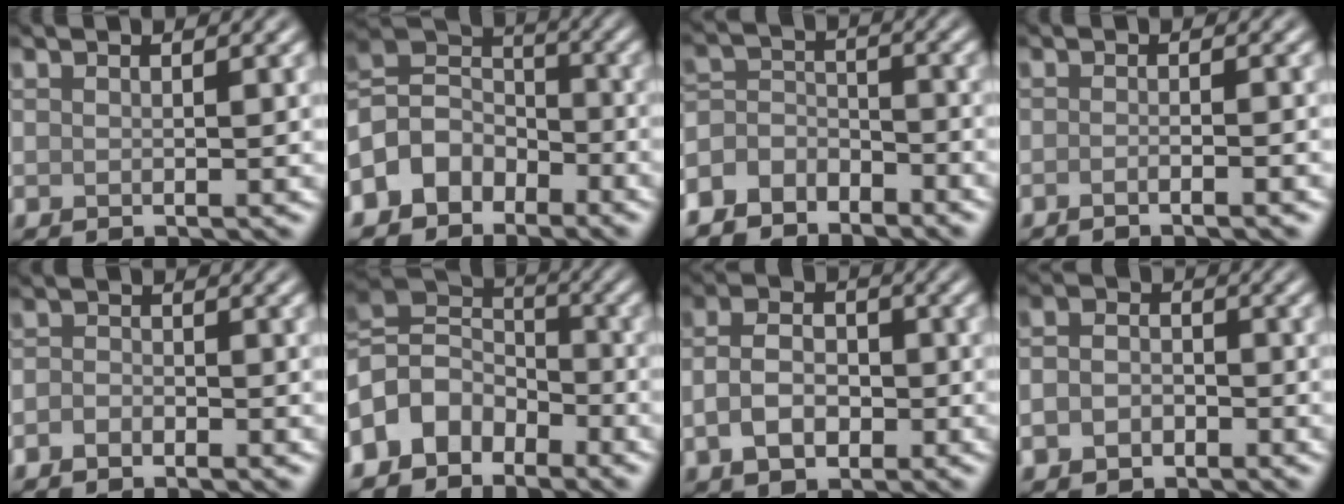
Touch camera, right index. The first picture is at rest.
{"total": 5.6, "force": [-3.3, 4.1, 2.0], "torque": [-0.031, 0.007, -0.079]}
{"total": 5.3, "force": [-4.5, 2.6, 1.1], "torque": [-0.015, 0.002, -0.088]}
{"total": 2.4, "force": [-1.3, 0.6, 1.9], "torque": [-0.016, 0.002, -0.028]}
{"total": 1.6, "force": [-1.2, 0.8, 0.8], "torque": [-0.013, 0.002, -0.027]}
{"total": 6.6, "force": [-3.9, 4.5, 3.0], "torque": [-0.048, 0.007, -0.092]}
{"total": 4.5, "force": [-1.3, 3.0, 3.0], "torque": [-0.057, 0.001, -0.031]}
{"total": 3.4, "force": [-1.4, 2.6, 1.8], "torque": [-0.027, -0.003, -0.035]}